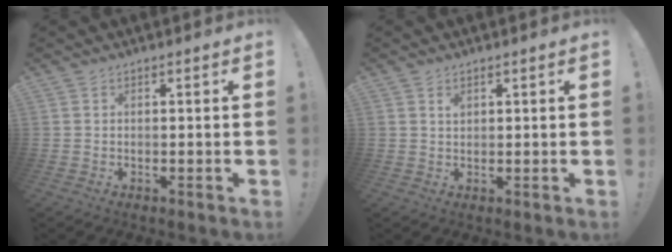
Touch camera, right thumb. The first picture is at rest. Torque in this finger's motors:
{"motor_torque": [-0.03, 0.07, 0.27, -0.18, 0.08]}